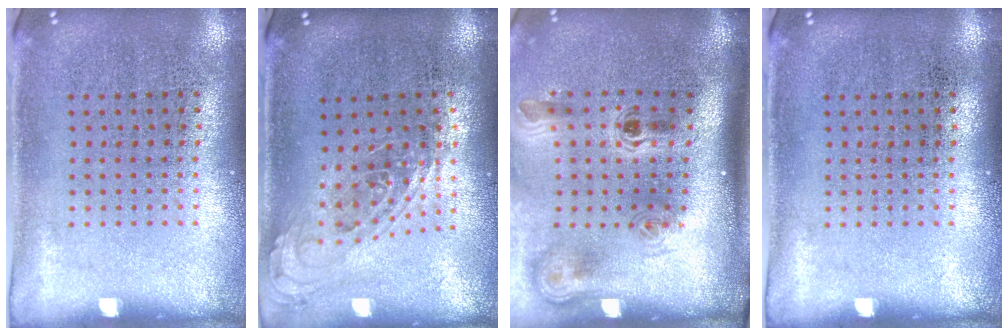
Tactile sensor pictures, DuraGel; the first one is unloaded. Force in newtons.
{"total": 0.8, "press": 0.7, "slide": 0.3}
{"total": 2.3, "press": 1.5, "slide": 1.8}
{"total": 0.0}